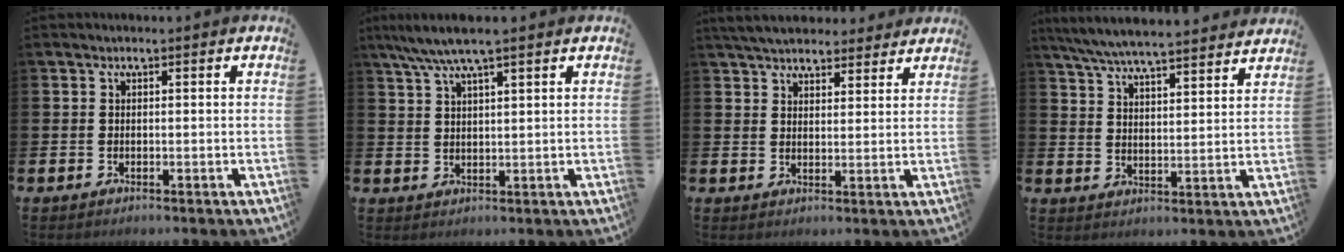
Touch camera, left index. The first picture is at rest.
{"total": 6.2, "force": [5.4, 0.5, 3.0], "torque": [-0.074, -0.018, 0.097]}
{"total": 5.3, "force": [5.0, 1.4, 0.9], "torque": [-0.026, -0.020, 0.091]}
{"total": 6.9, "force": [6.6, 0.3, 1.8], "torque": [-0.057, -0.043, 0.117]}